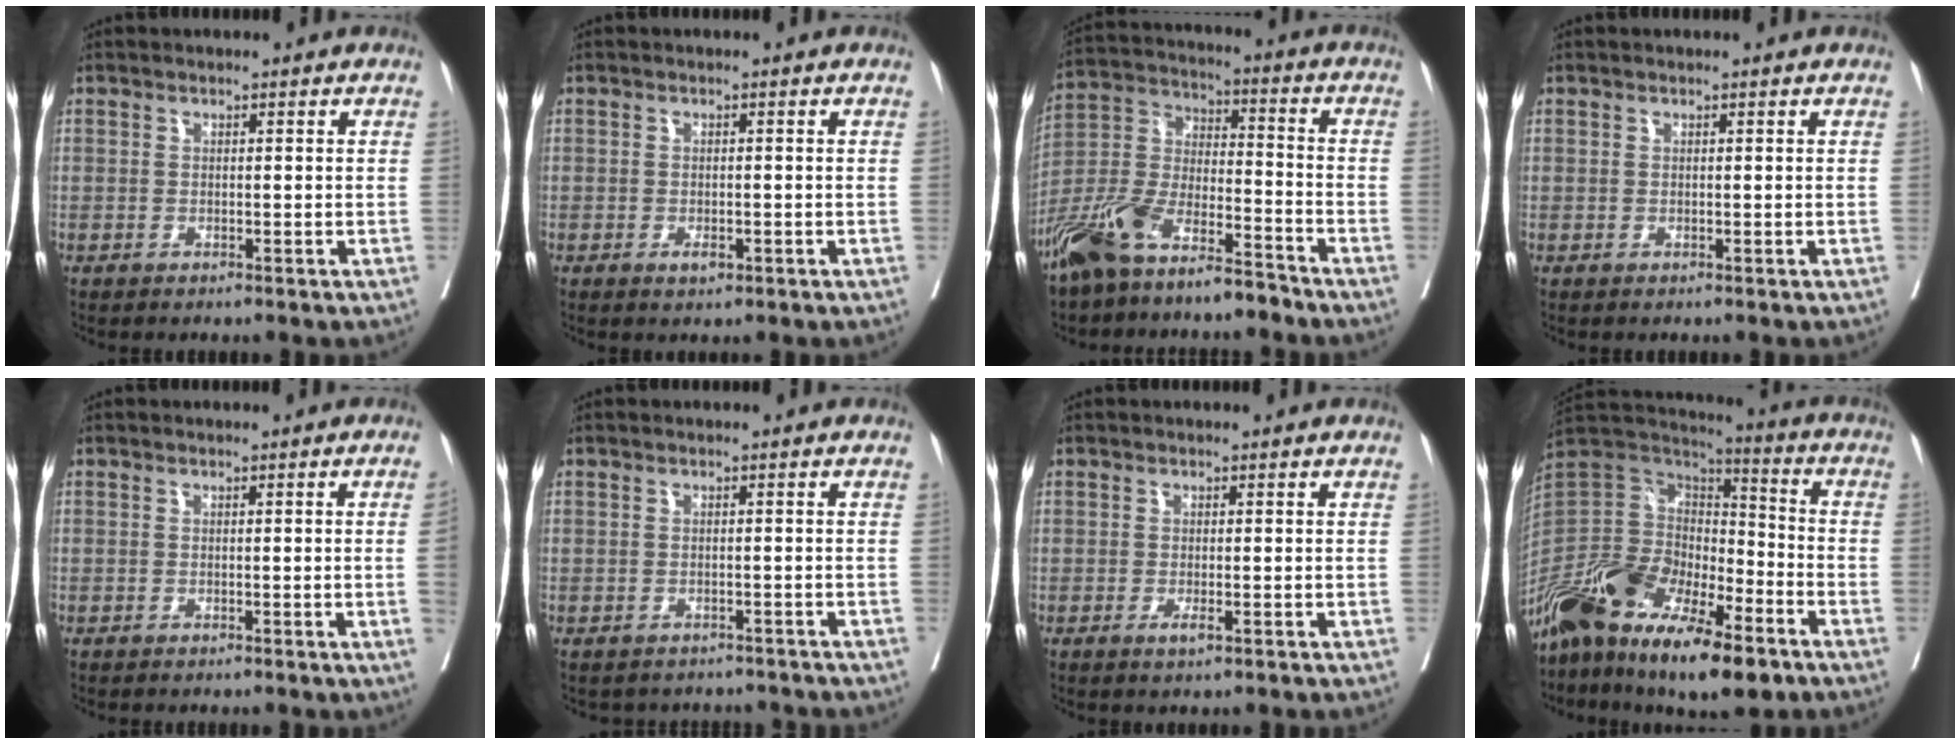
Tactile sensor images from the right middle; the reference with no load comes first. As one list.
[{"total": 1.4, "force": [-0.6, 0.7, 1.0], "torque": [-0.016, -0.001, -0.006]}, {"total": 12.4, "force": [-9.8, 3.4, 6.9], "torque": [-0.147, 0.012, -0.189]}, {"total": 0.0}, {"total": 1.4, "force": [-0.3, -0.5, 1.2], "torque": [-0.012, -0.001, -0.004]}, {"total": 4.9, "force": [-4.5, 1.9, 0.1], "torque": [0.002, 0.005, -0.050]}, {"total": 1.3, "force": [-0.6, 0.3, 1.1], "torque": [-0.020, -0.003, -0.009]}, {"total": 23.1, "force": [-15.1, 8.0, 15.5], "torque": [-0.325, -0.015, -0.278]}]